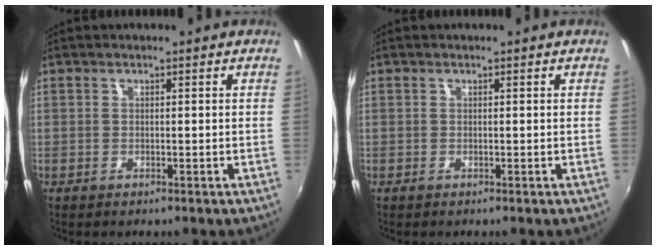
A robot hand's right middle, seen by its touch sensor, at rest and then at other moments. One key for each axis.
{"total": 0.0}